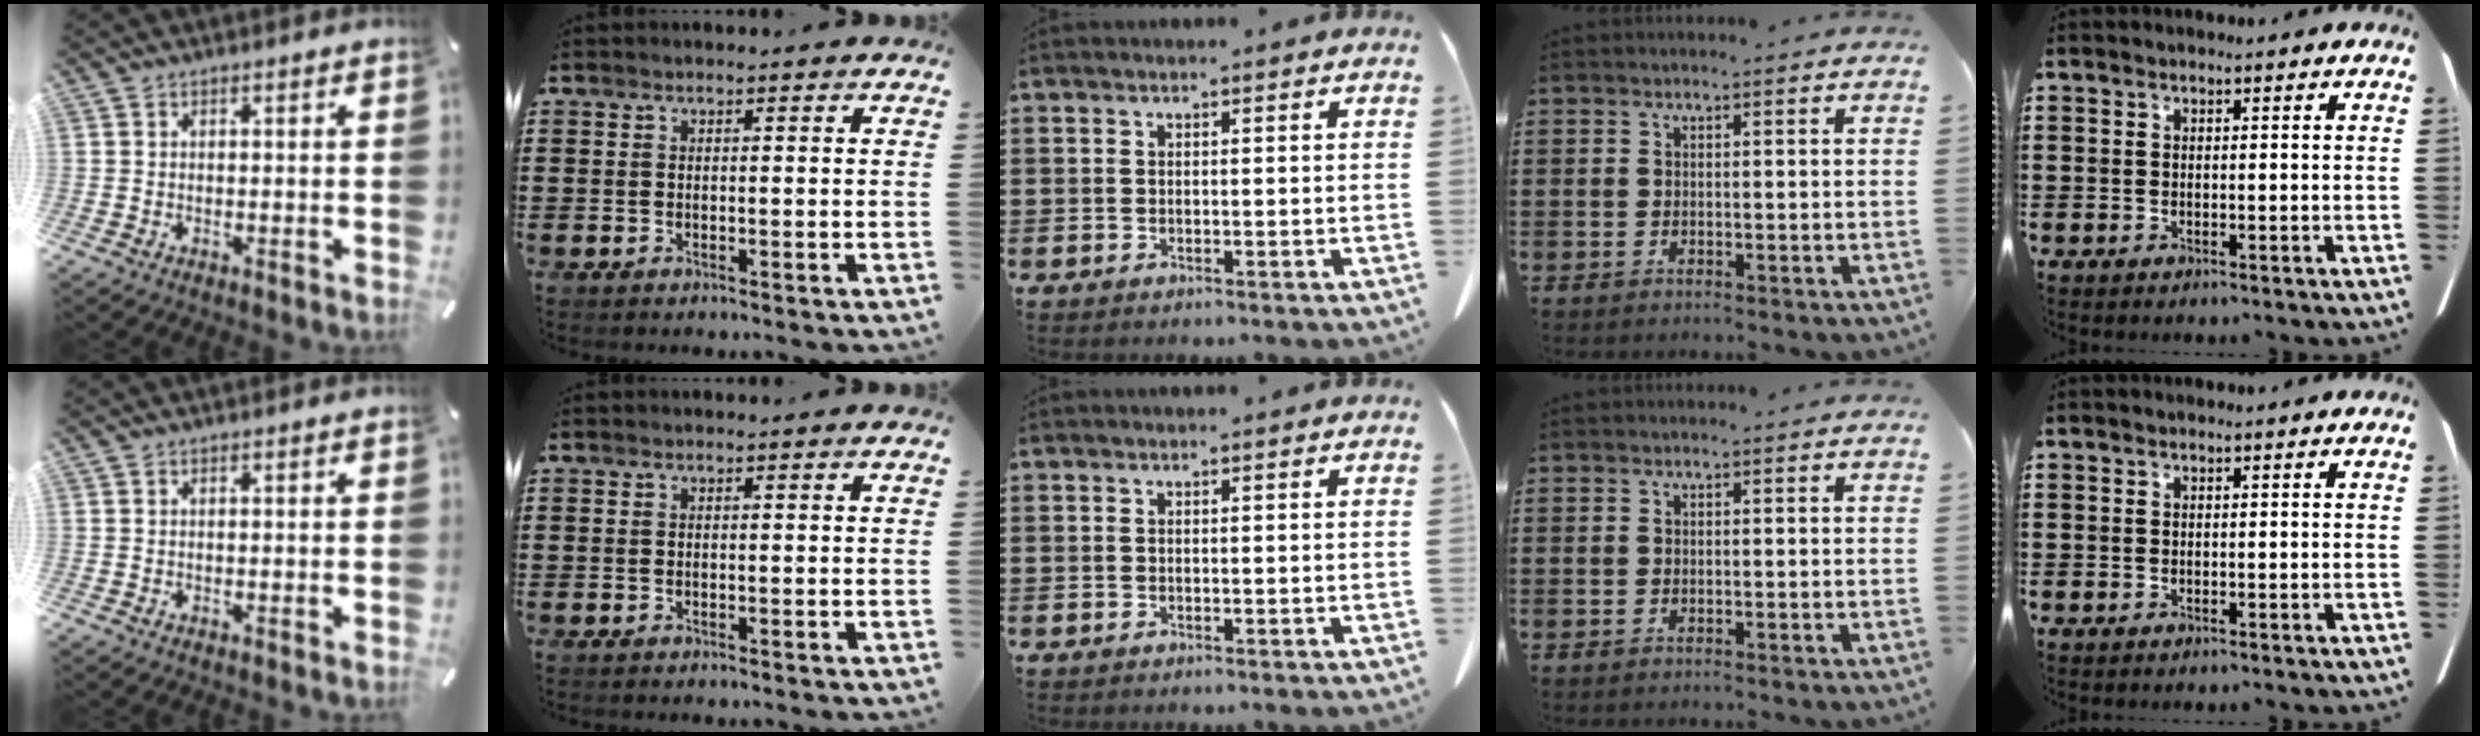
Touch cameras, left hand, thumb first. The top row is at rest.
{}